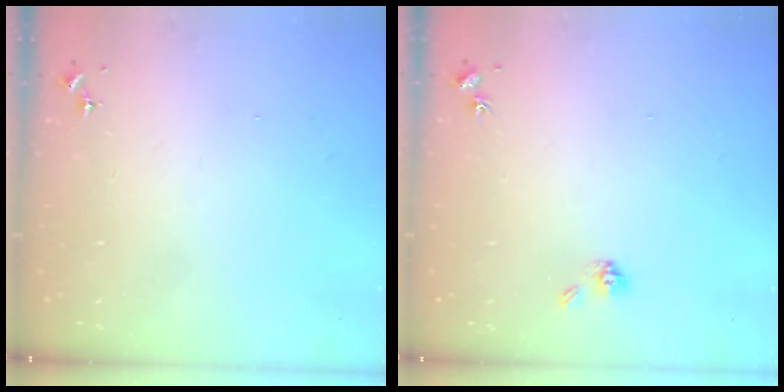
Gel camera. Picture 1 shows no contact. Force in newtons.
{"total": 5.0, "press": 4.6, "slide": 1.7}